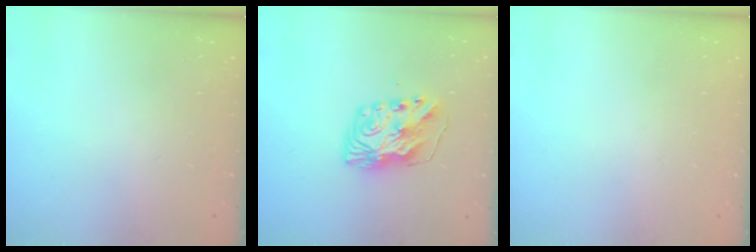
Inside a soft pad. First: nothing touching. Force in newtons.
{"total": 10.9, "press": 10.9, "slide": 0.5}
{"total": 0.0}